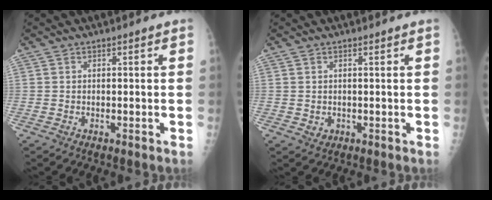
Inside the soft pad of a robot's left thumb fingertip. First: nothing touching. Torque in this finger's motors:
{"motor_torque": [-0.09, 0.21, 0.26, 0.05, -0.01]}